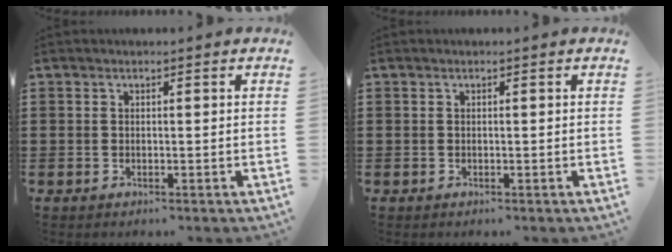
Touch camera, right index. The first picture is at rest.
{"total": 0.0}